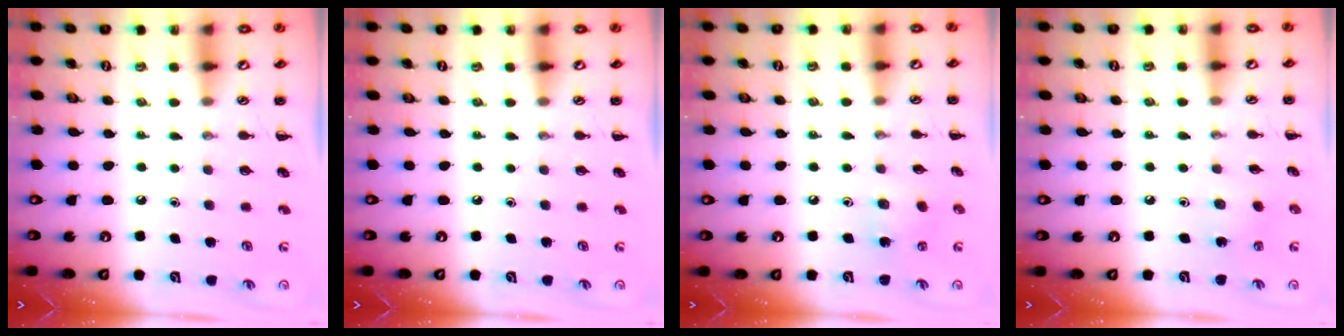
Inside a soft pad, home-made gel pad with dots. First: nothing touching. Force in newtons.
{"total": 0.0}
{"total": 4.9, "press": 4.7, "slide": 1.1}
{"total": 1.5, "press": 1.4, "slide": 0.6}